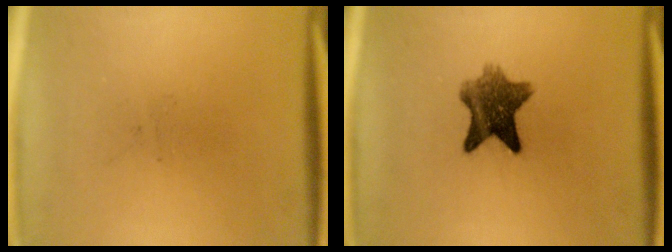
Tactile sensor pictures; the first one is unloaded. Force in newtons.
{"total": 7.9}